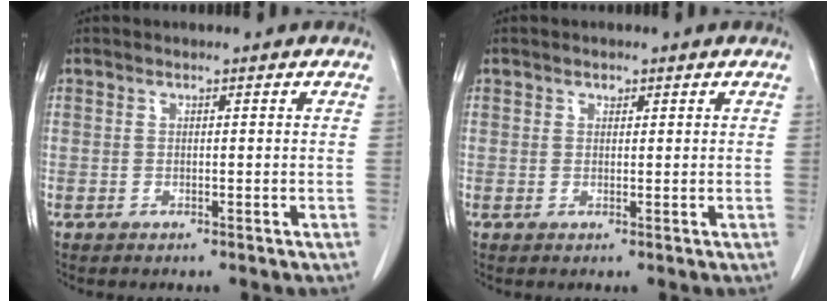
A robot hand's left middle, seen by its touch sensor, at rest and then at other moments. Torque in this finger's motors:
{"motor_torque": [-0.32, 0.07, -0.06, -0.01]}